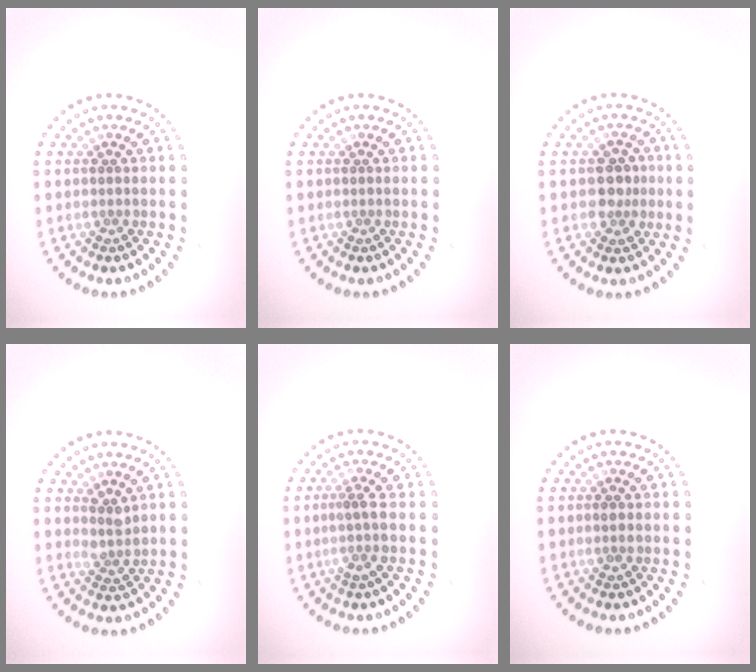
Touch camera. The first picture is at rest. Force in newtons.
{"total": 0.0}
{"total": 2.5, "press": 2.4, "slide": 0.6}
{"total": 1.8, "press": 1.3, "slide": 1.2}
{"total": 2.0, "press": 1.6, "slide": 1.2}
{"total": 0.9, "press": 0.9, "slide": 0.1}